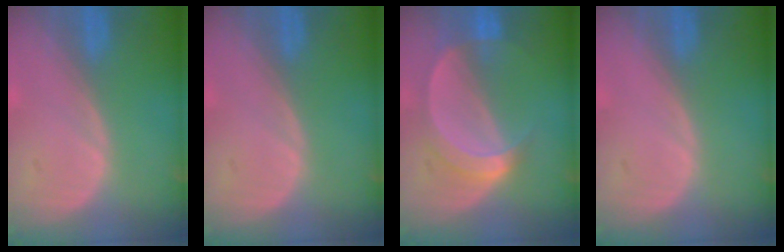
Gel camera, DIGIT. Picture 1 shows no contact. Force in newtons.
{"total": 0.0}
{"total": 5.9, "press": 5.4, "slide": 2.4}
{"total": 0.0}